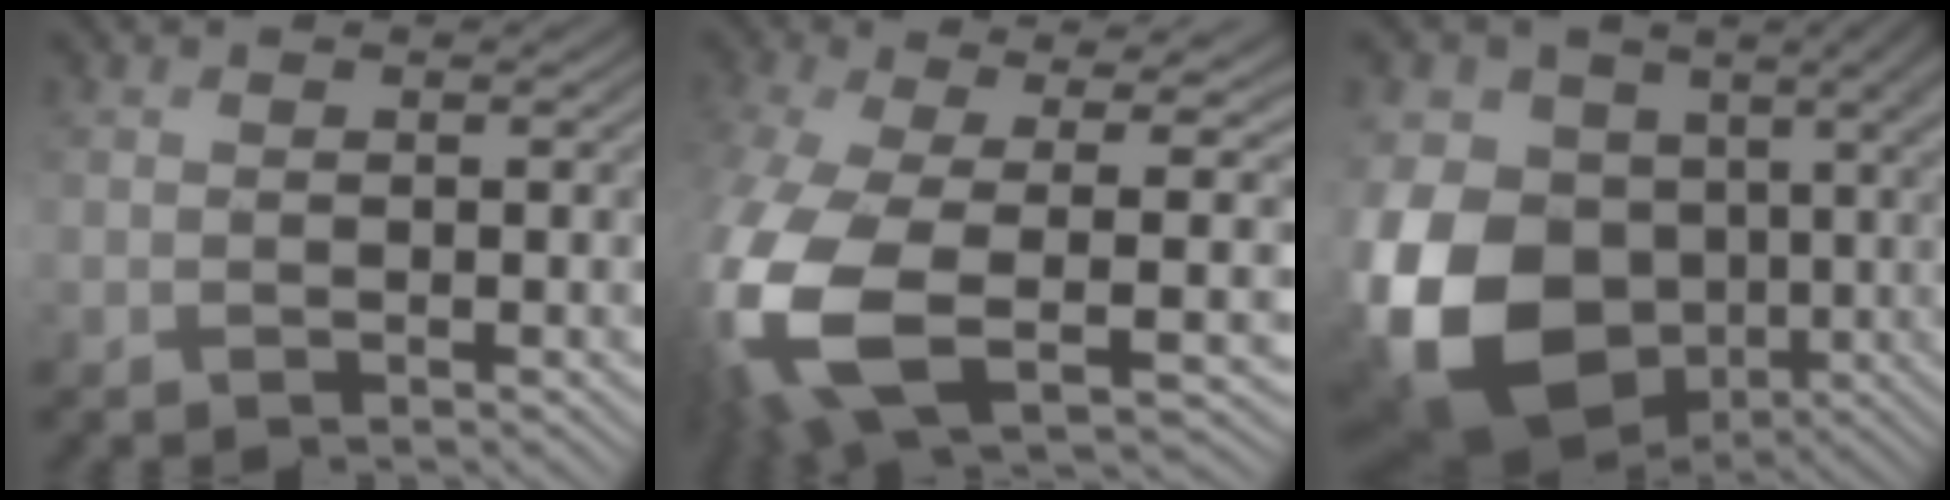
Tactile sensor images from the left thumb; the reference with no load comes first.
{"total": 17.3, "force": [-2.8, 8.7, 14.6], "torque": [-0.363, -0.041, -0.038]}
{"total": 19.3, "force": [-2.0, 14.3, 12.7], "torque": [-0.291, -0.037, -0.029]}